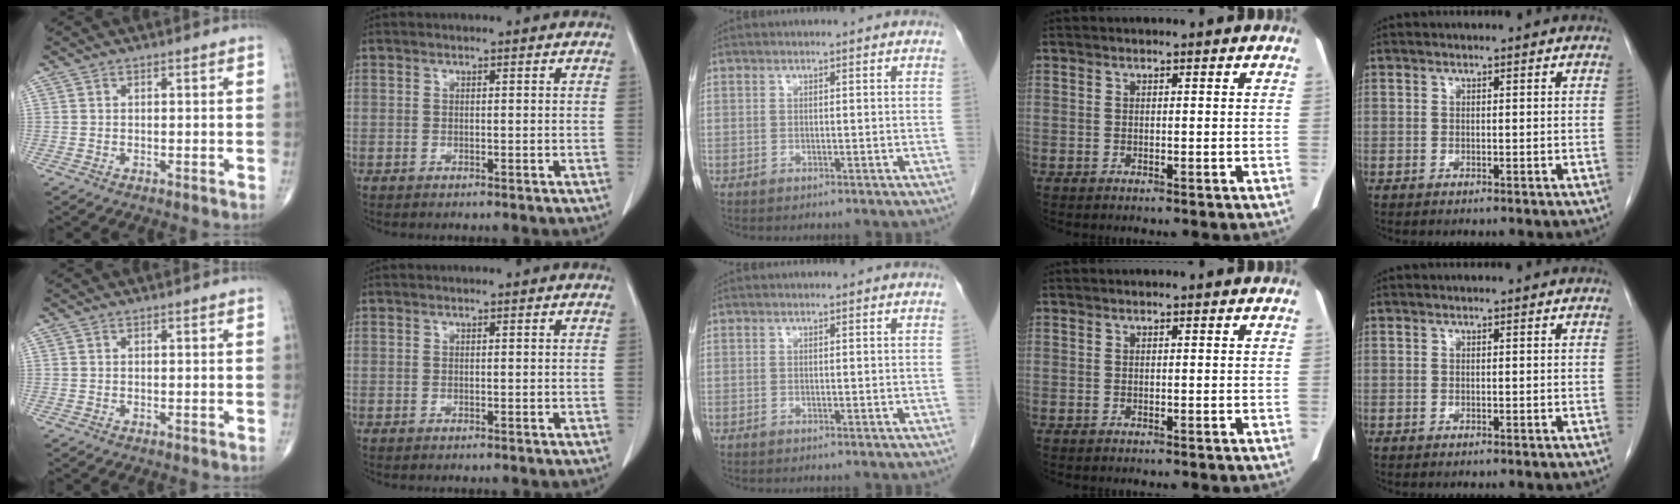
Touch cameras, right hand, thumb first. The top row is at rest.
{}